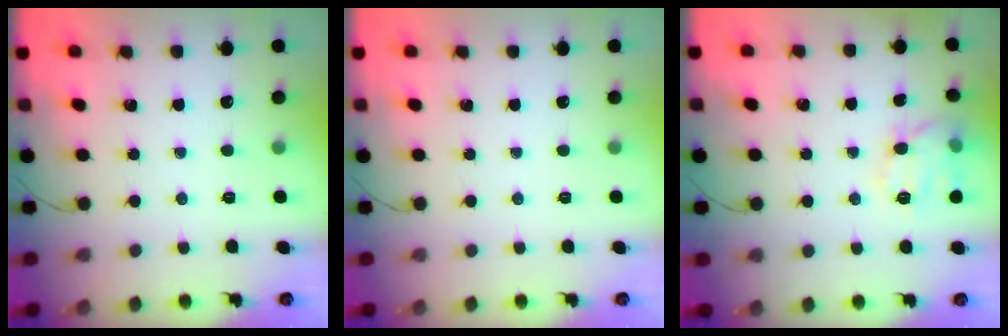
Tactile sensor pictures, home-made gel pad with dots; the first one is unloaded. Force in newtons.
{"total": 0.0}
{"total": 9.4, "press": 9.4, "slide": 0.4}